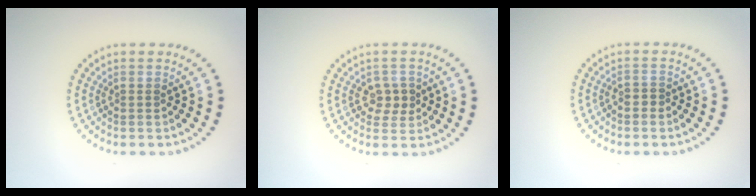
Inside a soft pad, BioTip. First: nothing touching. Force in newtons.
{"total": 2.2, "press": 2.1, "slide": 0.6}
{"total": 0.8, "press": 0.5, "slide": 0.6}